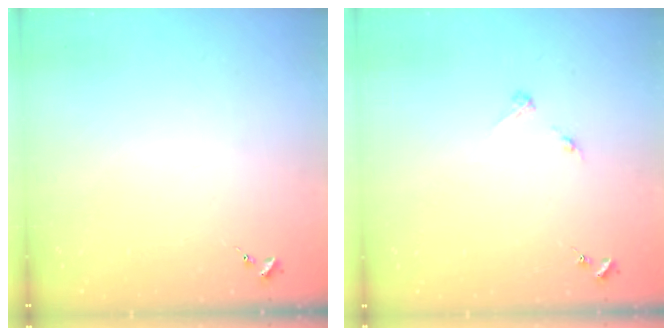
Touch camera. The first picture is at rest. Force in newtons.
{"total": 3.2, "press": 3.1, "slide": 0.4}